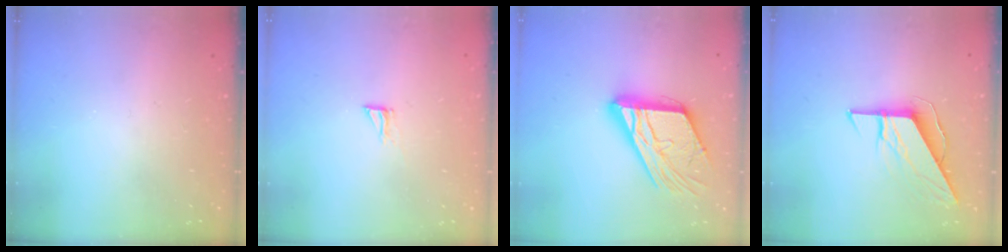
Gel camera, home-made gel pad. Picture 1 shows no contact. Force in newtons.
{"total": 4.6, "press": 4.5, "slide": 0.5}
{"total": 19.7, "press": 19.6, "slide": 1.8}
{"total": 8.3, "press": 8.3, "slide": 0.7}